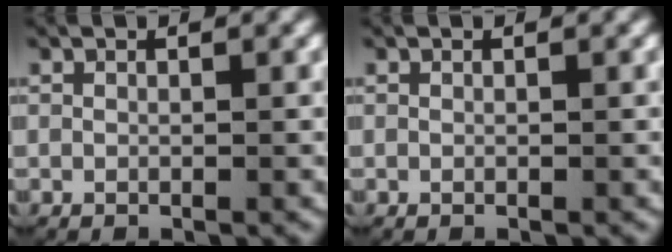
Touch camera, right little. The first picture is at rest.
{"total": 0.0}